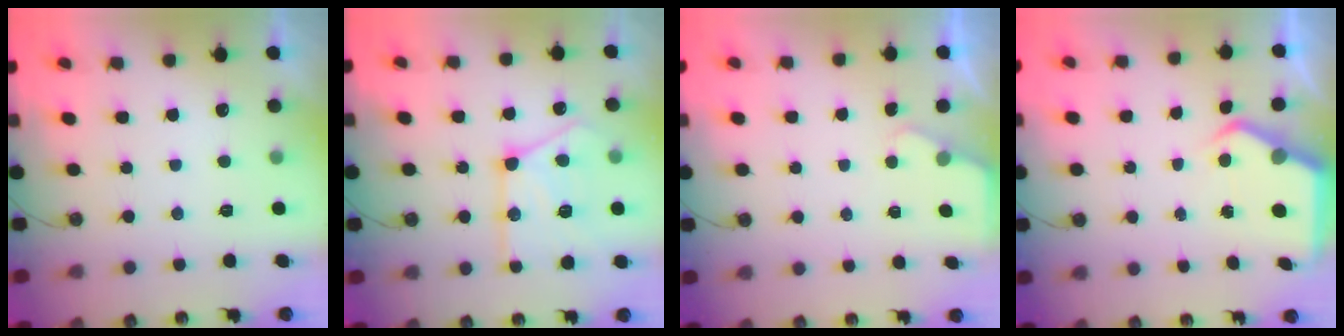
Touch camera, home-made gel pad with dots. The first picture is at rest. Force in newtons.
{"total": 17.5, "press": 17.4, "slide": 1.8}
{"total": 1.7, "press": 1.6, "slide": 0.2}
{"total": 5.4, "press": 5.4, "slide": 0.4}